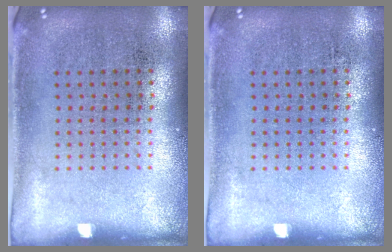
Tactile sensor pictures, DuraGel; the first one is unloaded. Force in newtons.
{"total": 0.0}